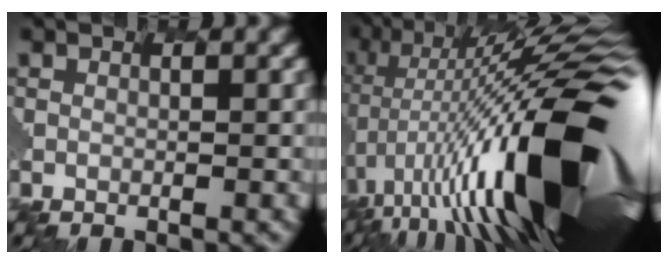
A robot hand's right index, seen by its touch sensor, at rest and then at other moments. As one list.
[{"total": 18.1, "force": [-1.3, 5.7, 17.1], "torque": [-0.277, 0.022, -0.042]}]